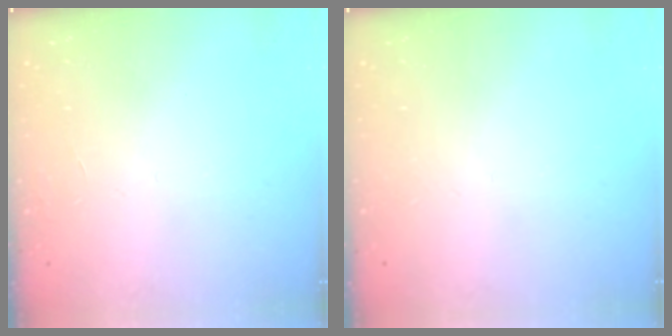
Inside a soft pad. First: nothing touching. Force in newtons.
{"total": 0.0}